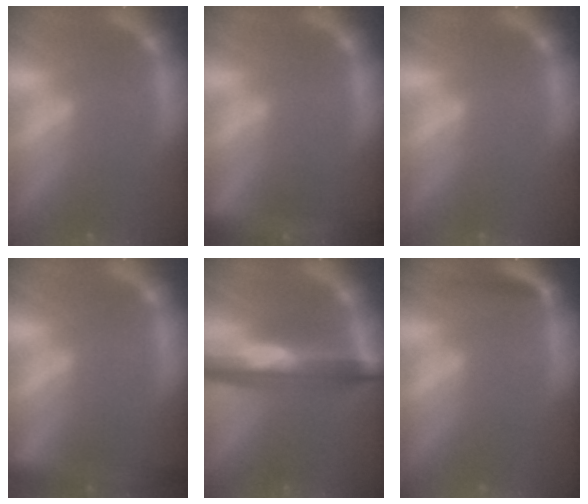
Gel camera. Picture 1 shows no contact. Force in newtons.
{"total": 9.0}
{"total": 0.0}
{"total": 5.5}
{"total": 7.6}
{"total": 2.5}